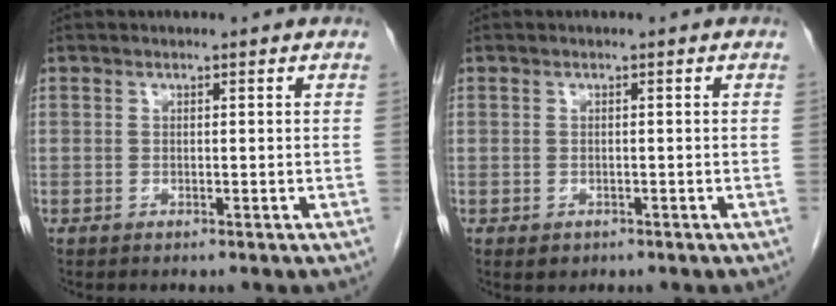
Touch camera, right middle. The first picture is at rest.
{"total": 1.1, "force": [-0.5, 0.8, 0.4], "torque": [-0.011, 0.000, -0.001]}